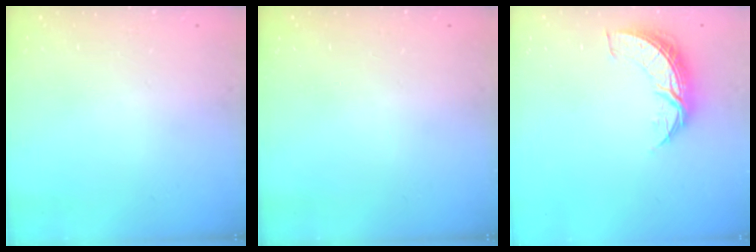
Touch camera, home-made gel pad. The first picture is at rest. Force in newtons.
{"total": 0.0}
{"total": 8.5, "press": 8.5, "slide": 0.5}